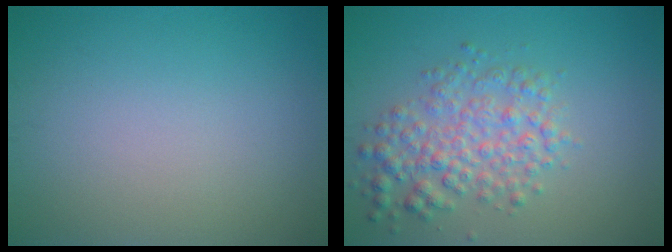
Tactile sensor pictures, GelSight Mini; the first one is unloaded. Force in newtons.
{"total": 4.3, "press": 4.3, "slide": 0.1}